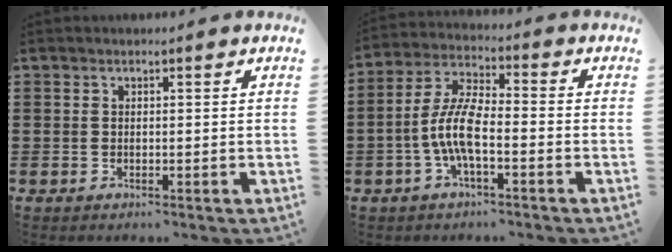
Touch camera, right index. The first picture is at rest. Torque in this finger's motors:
{"motor_torque": [2.14, 0.00, 0.48, 0.21]}